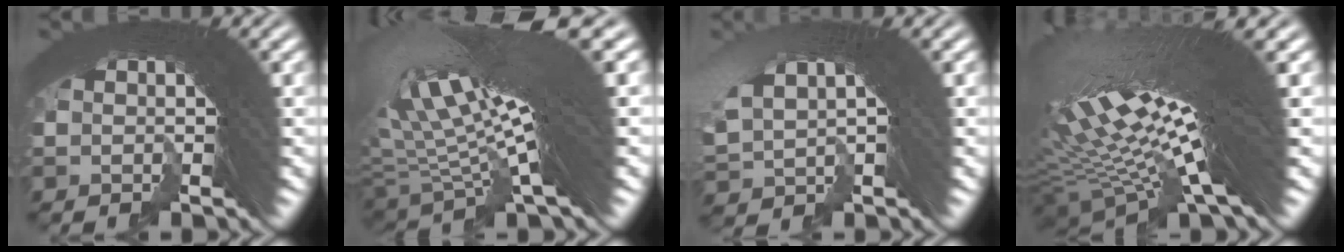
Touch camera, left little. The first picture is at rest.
{"total": 11.3, "force": [5.4, 3.1, 9.4], "torque": [-0.163, 0.024, 0.091]}
{"total": 2.7, "force": [2.5, 1.0, 0.1], "torque": [0.004, 0.016, 0.044]}
{"total": 13.0, "force": [4.1, 3.7, 11.8], "torque": [-0.206, 0.023, 0.070]}